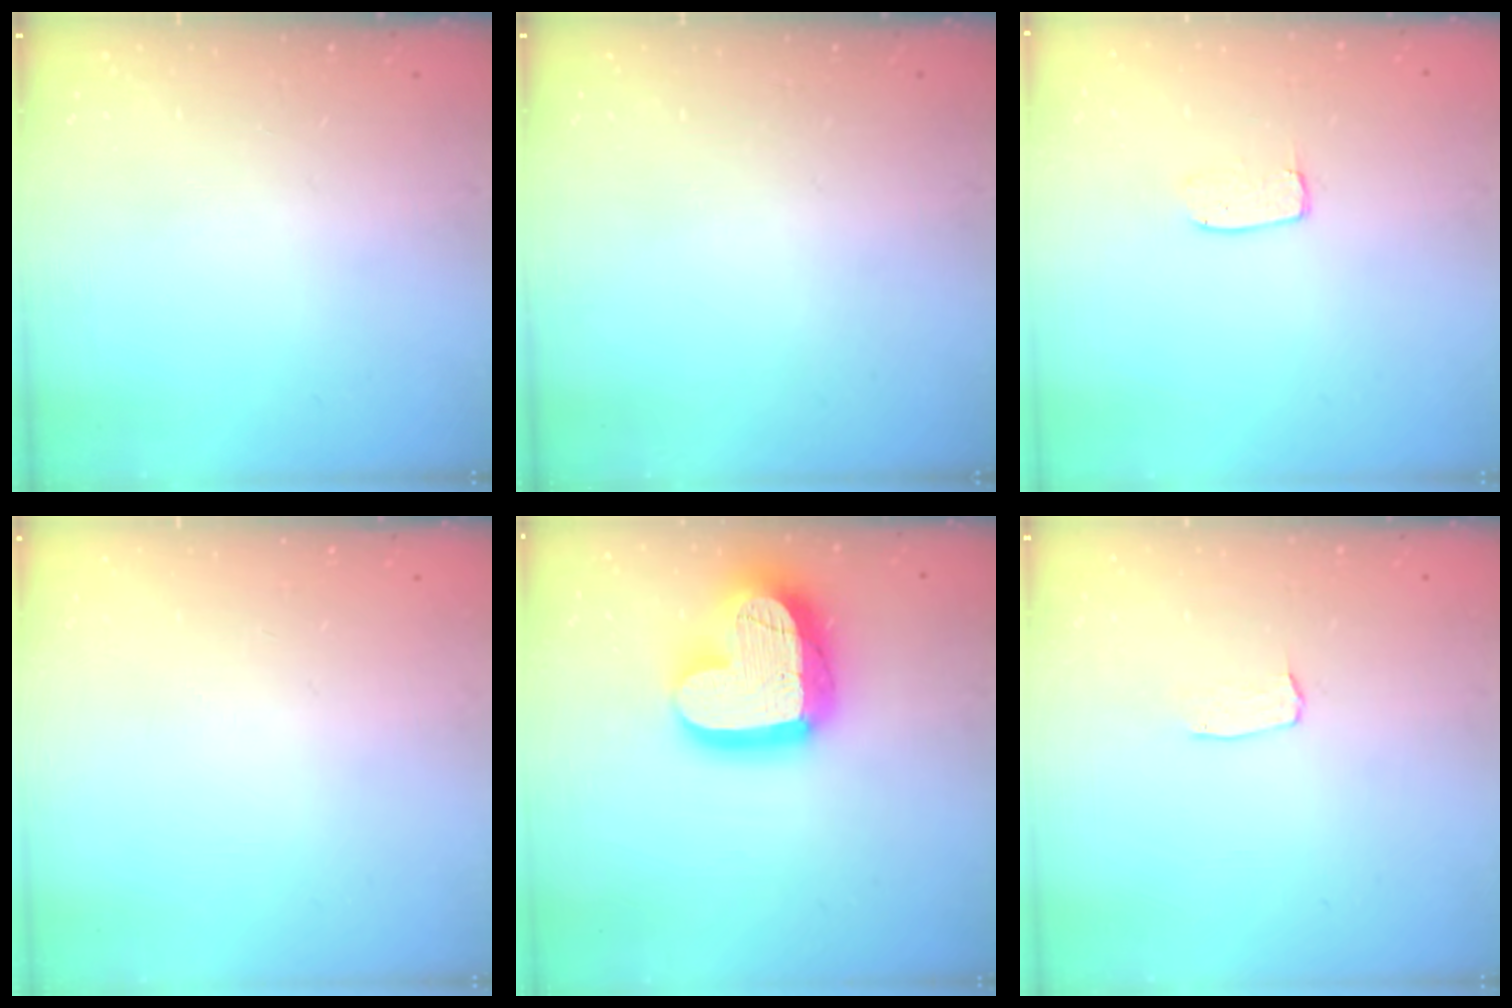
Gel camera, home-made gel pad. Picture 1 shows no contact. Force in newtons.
{"total": 0.0}
{"total": 3.9, "press": 3.9, "slide": 0.3}
{"total": 0.0}
{"total": 23.3, "press": 23.3, "slide": 1.9}
{"total": 3.0, "press": 3.0, "slide": 0.2}